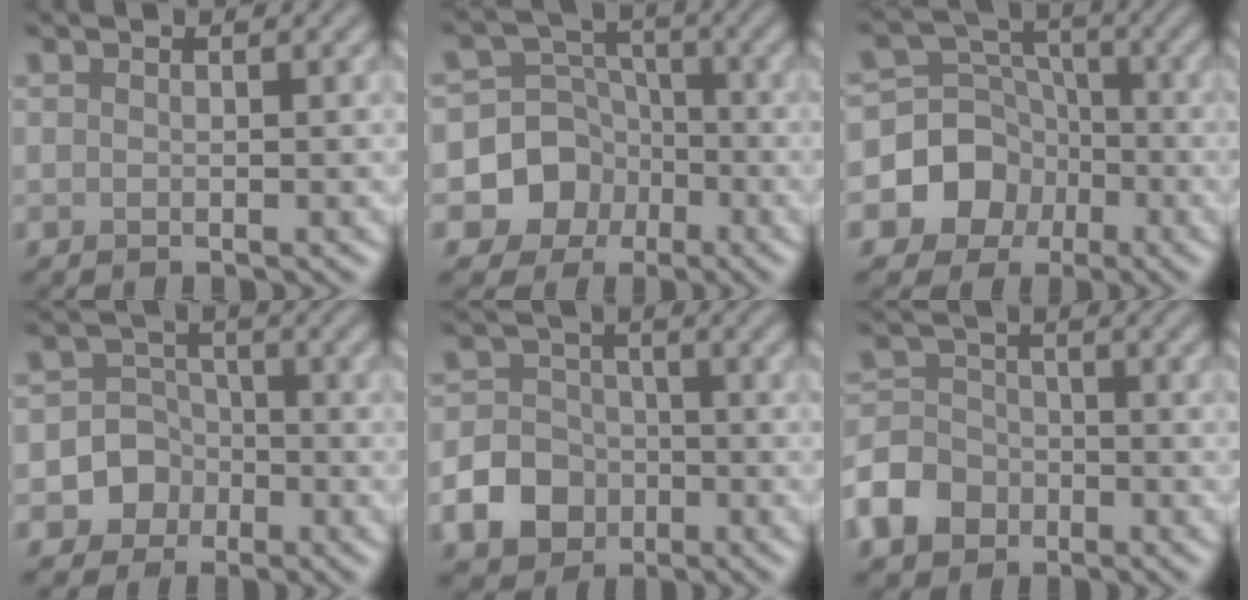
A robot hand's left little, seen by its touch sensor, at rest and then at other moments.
{"total": 7.7, "force": [-3.2, 6.9, 1.1], "torque": [0.005, 0.005, -0.078]}
{"total": 8.1, "force": [-3.1, 7.2, 1.9], "torque": [-0.008, 0.012, -0.080]}
{"total": 4.9, "force": [-2.0, 4.5, 0.6], "torque": [0.019, 0.007, -0.057]}
{"total": 6.2, "force": [-2.7, 5.2, 2.1], "torque": [-0.024, -0.006, -0.072]}
{"total": 5.9, "force": [-3.3, 4.4, 2.0], "torque": [-0.039, -0.005, -0.078]}